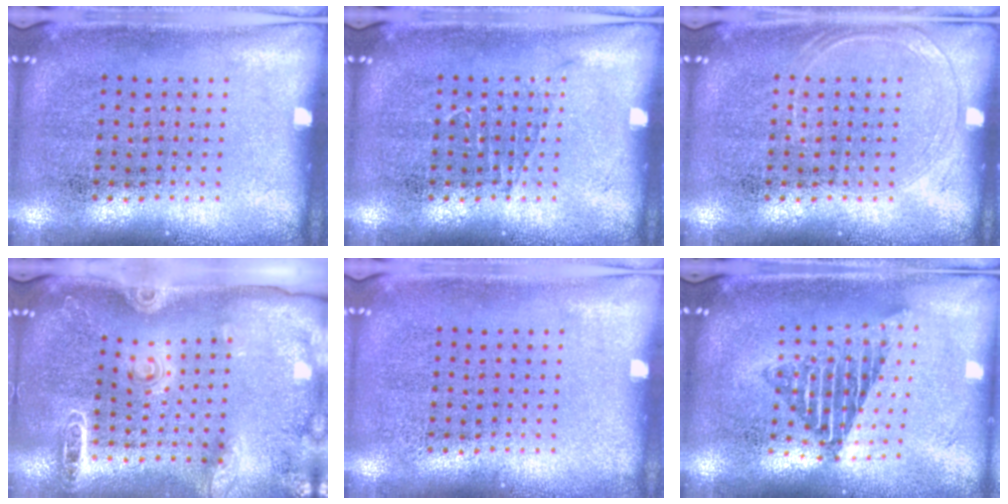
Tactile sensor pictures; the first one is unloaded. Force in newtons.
{"total": 0.5, "press": 0.5, "slide": 0.1}
{"total": 1.2, "press": 1.1, "slide": 0.3}
{"total": 1.9, "press": 1.9, "slide": 0.3}
{"total": 0.0}
{"total": 1.7, "press": 1.4, "slide": 1.0}